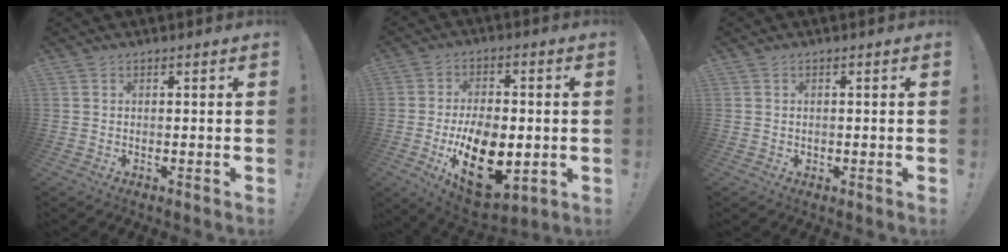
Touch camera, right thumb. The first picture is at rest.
{"total": 18.6, "force": [-4.3, 11.3, 14.2], "torque": [-0.224, 0.009, -0.060]}
{"total": 0.6, "force": [0.0, 0.6, 0.1], "torque": [-0.004, 0.002, 0.001]}